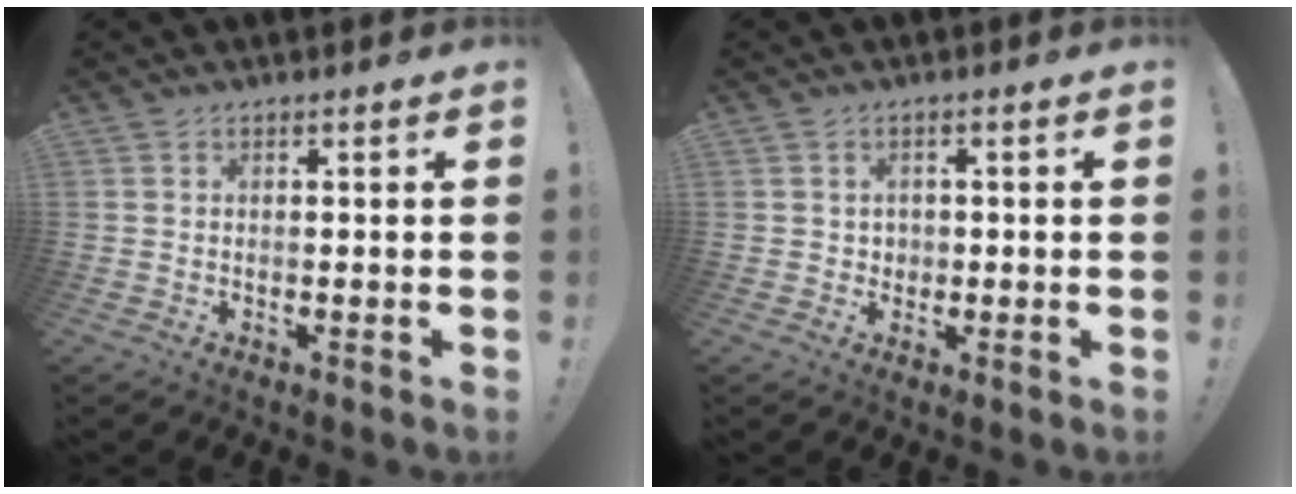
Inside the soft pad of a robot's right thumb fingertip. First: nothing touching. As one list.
[{"total": 2.2, "force": [0.3, 2.2, 0.4], "torque": [-0.006, 0.000, 0.003]}]